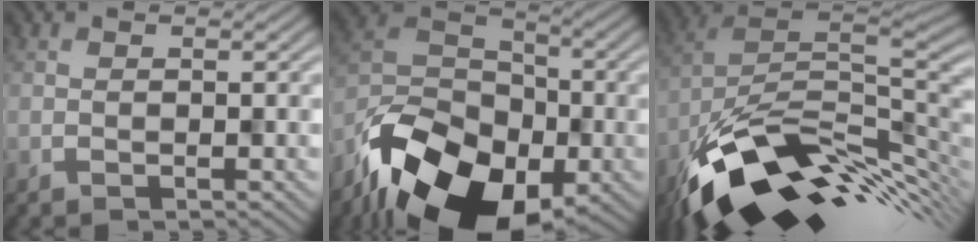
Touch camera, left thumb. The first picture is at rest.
{"total": 16.9, "force": [-10.9, 9.7, 8.5], "torque": [-0.182, -0.051, -0.180]}
{"total": 14.9, "force": [-7.2, 6.8, 11.2], "torque": [-0.209, -0.020, -0.126]}